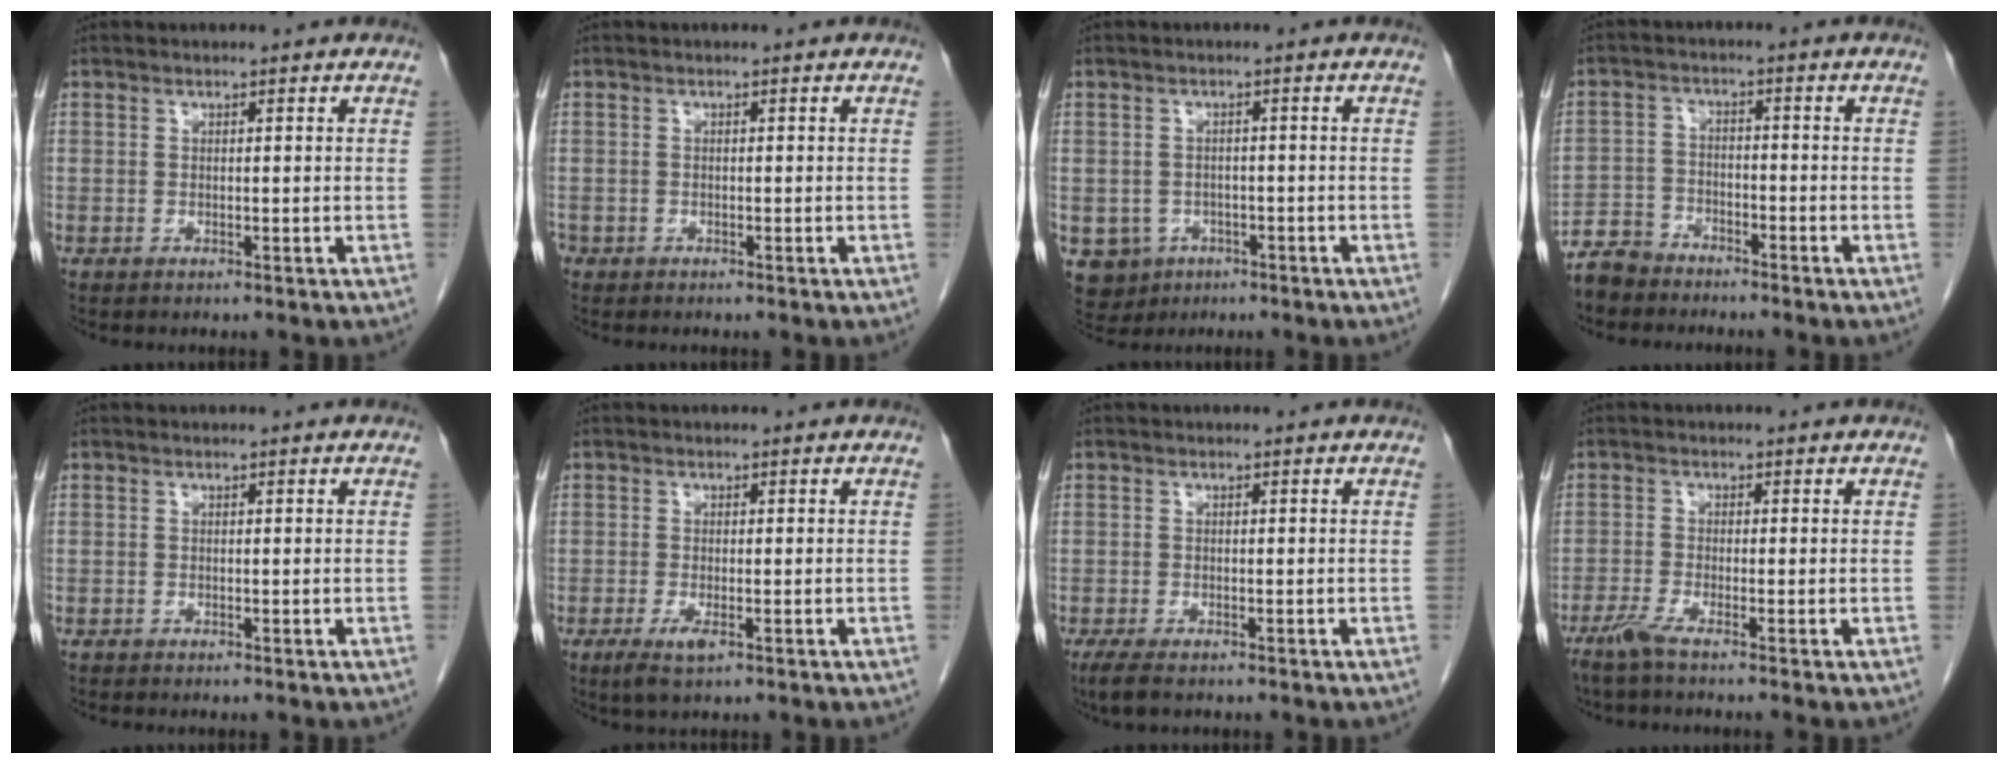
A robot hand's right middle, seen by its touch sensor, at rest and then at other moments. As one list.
[{"total": 0.6, "force": [-0.3, 0.5, 0.1], "torque": [-0.008, 0.003, -0.006]}, {"total": 5.4, "force": [-2.4, 4.8, 0.9], "torque": [-0.020, 0.005, -0.030]}, {"total": 4.8, "force": [-4.3, 2.0, 0.4], "torque": [-0.013, -0.005, -0.089]}, {"total": 0.0}, {"total": 3.0, "force": [-1.5, 0.8, 2.5], "torque": [-0.051, -0.006, -0.024]}, {"total": 3.3, "force": [-2.3, 0.9, 2.1], "torque": [-0.045, -0.010, -0.037]}, {"total": 3.1, "force": [-2.4, -0.5, 1.9], "torque": [-0.048, -0.007, -0.055]}]